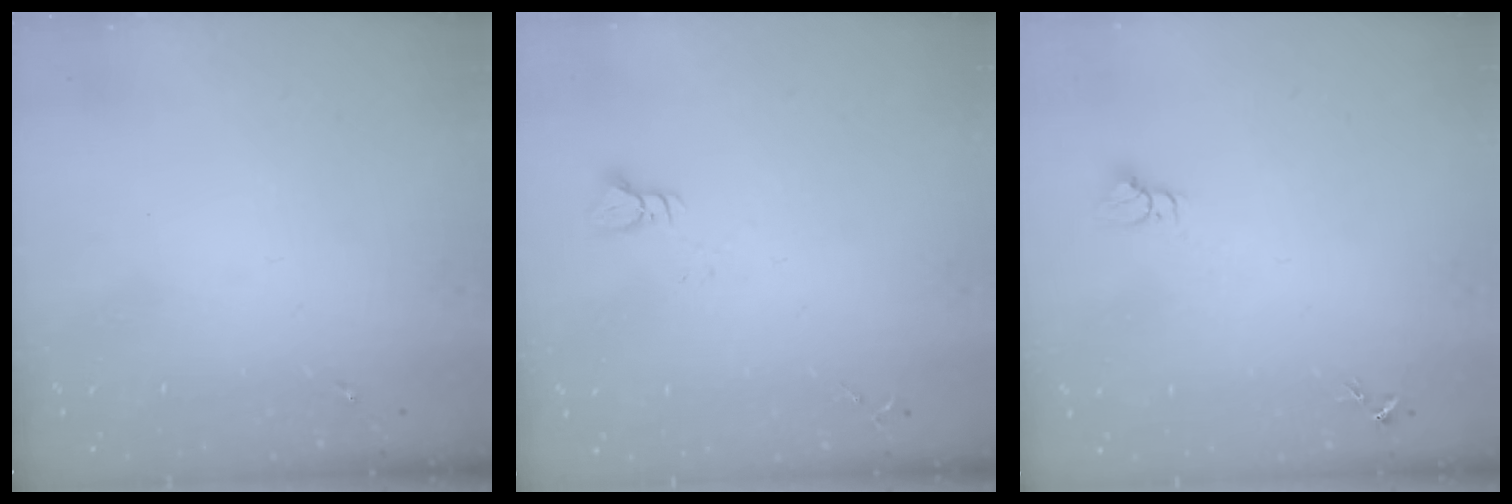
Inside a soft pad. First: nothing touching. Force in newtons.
{"total": 2.9, "press": 2.9, "slide": 0.2}
{"total": 3.0, "press": 3.0, "slide": 0.1}